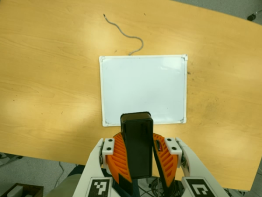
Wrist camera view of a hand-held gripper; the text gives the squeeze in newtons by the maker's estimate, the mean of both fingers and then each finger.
{"total": 11.4, "left": 11.0, "right": 11.7}